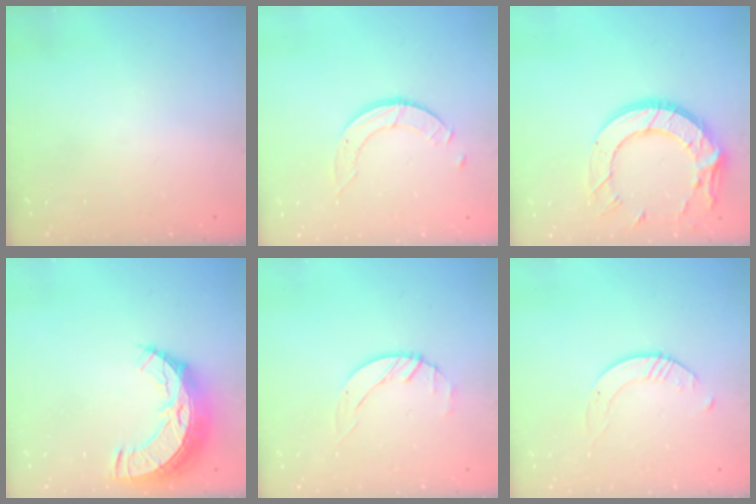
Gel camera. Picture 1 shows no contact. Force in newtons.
{"total": 4.0, "press": 4.0, "slide": 0.2}
{"total": 17.3, "press": 17.2, "slide": 1.3}
{"total": 12.4, "press": 12.4, "slide": 1.0}
{"total": 2.0, "press": 2.0, "slide": 0.3}
{"total": 2.6, "press": 2.6, "slide": 0.3}